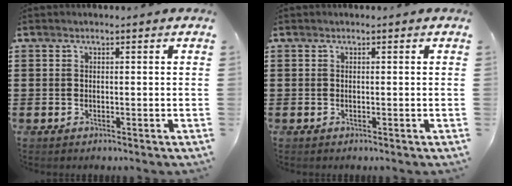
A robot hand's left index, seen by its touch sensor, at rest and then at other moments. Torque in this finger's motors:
{"motor_torque": [0.00, 0.00, -0.01, 0.00]}